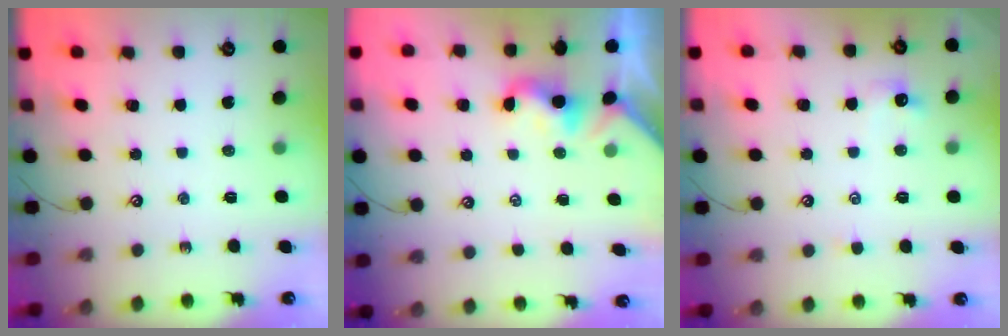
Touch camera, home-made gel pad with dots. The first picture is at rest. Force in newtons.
{"total": 1.8, "press": 1.8, "slide": 0.5}
{"total": 0.6, "press": 0.2, "slide": 0.6}